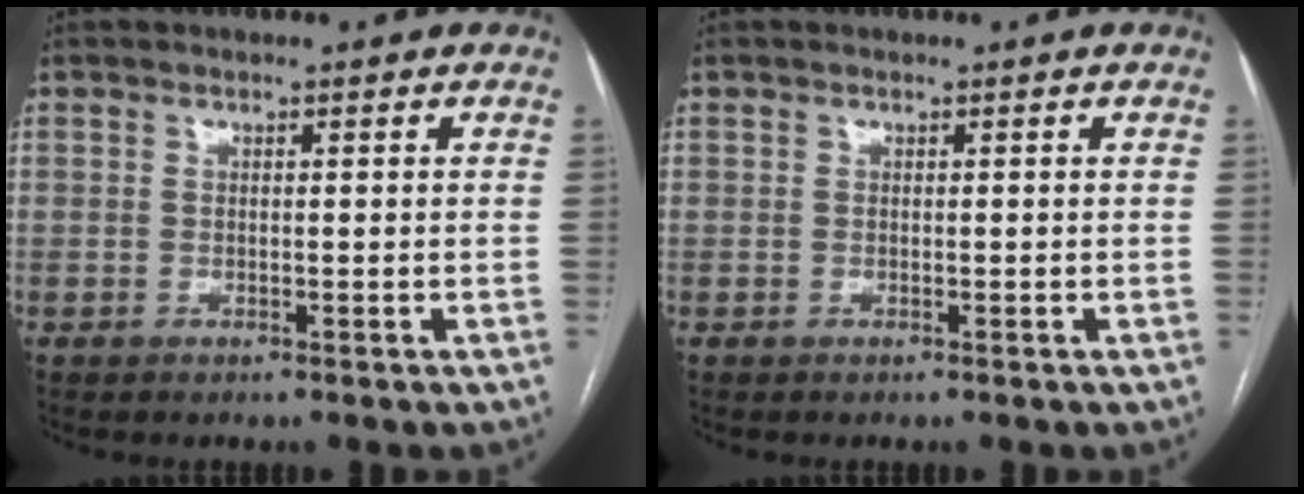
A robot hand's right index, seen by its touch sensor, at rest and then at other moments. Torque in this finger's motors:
{"motor_torque": [0.01, 0.01, -0.01, 0.00]}